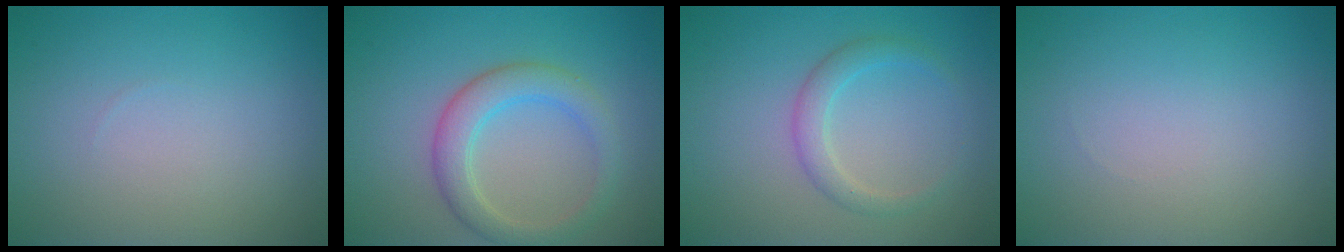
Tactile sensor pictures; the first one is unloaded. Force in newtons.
{"total": 3.7, "press": 3.7, "slide": 0.2}
{"total": 2.2, "press": 2.2, "slide": 0.0}
{"total": 0.0}